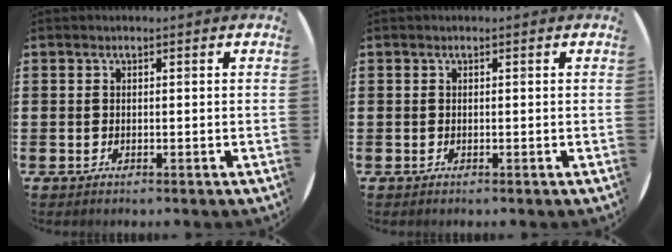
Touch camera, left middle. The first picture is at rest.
{"total": 0.0}